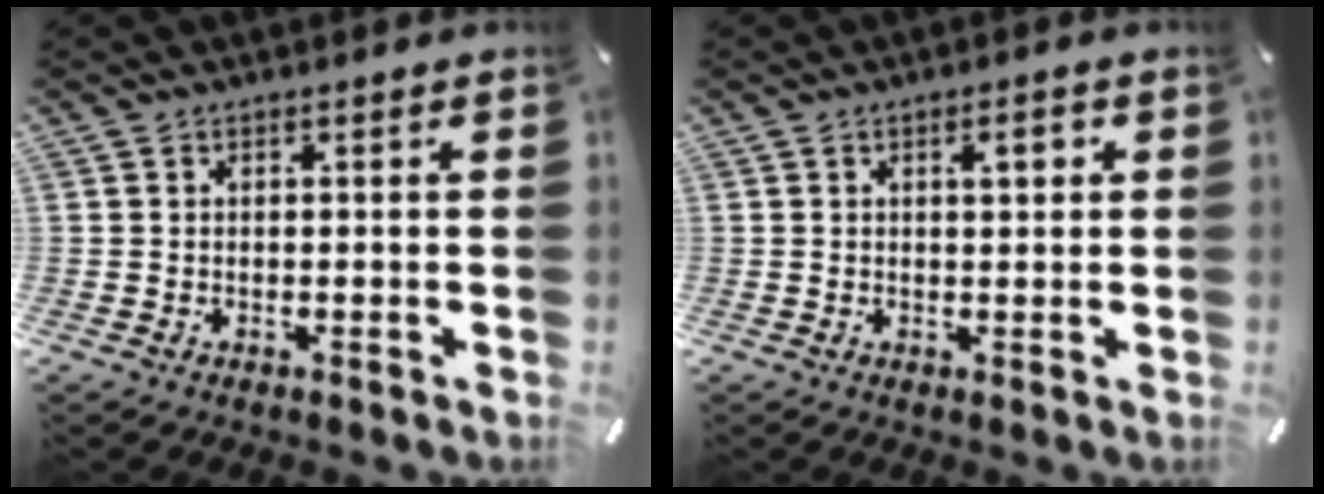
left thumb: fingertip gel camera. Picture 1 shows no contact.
{"total": 3.5, "force": [1.3, 1.3, 3.0], "torque": [-0.038, -0.001, 0.015]}